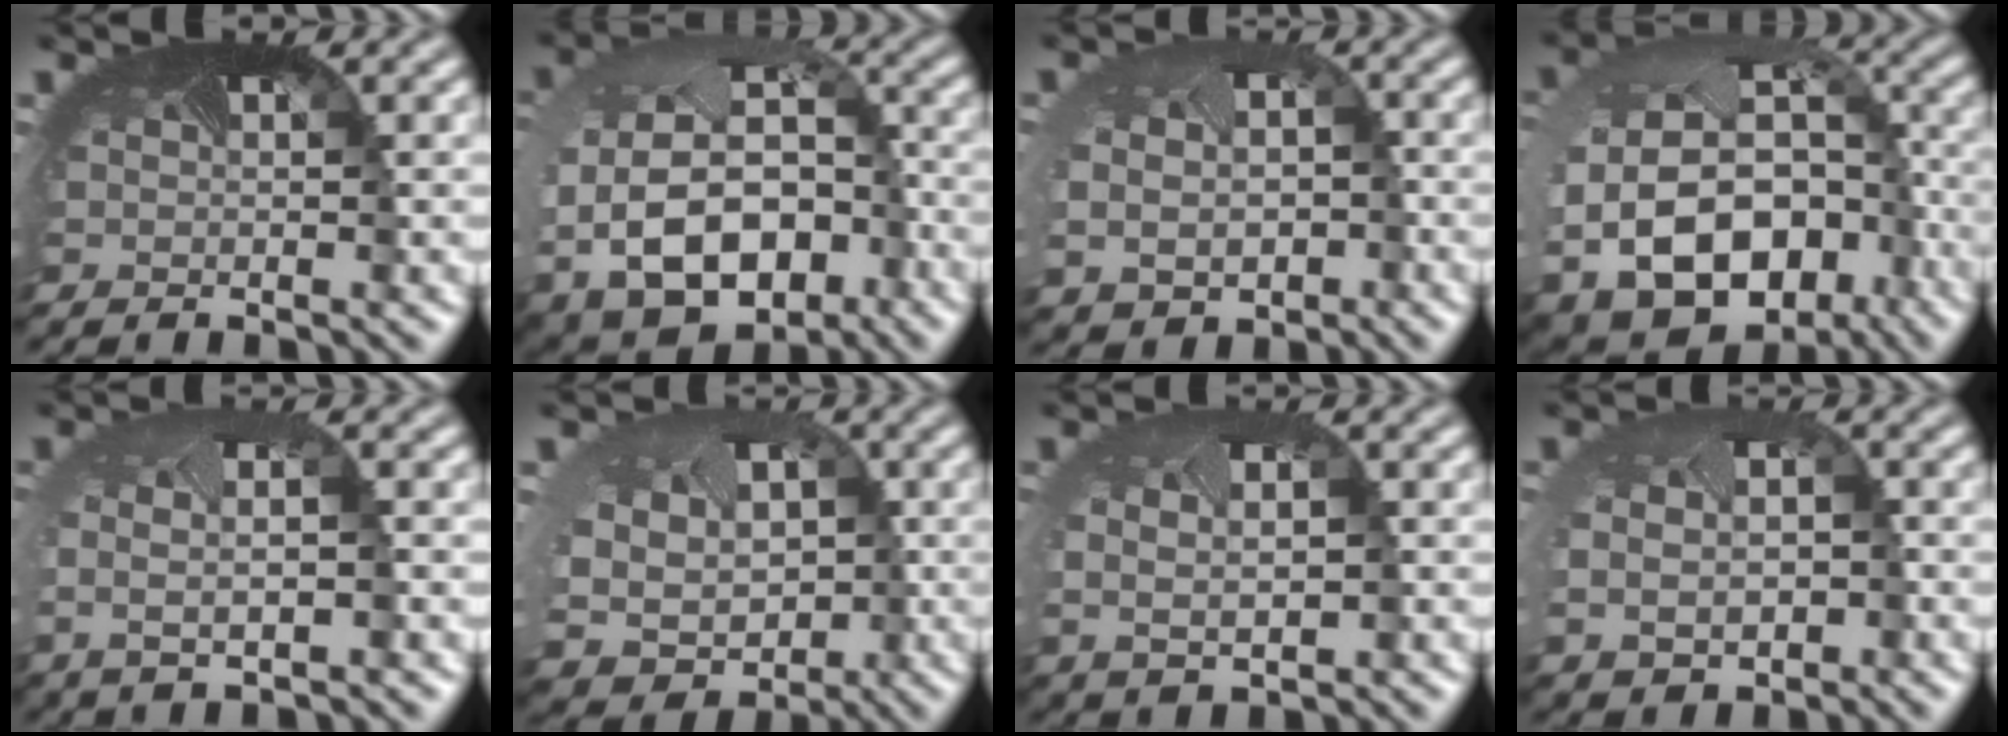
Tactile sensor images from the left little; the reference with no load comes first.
{"total": 13.5, "force": [-4.5, 9.5, 8.4], "torque": [-0.176, -0.046, -0.042]}
{"total": 6.3, "force": [-1.7, 5.0, 3.5], "torque": [-0.064, -0.036, -0.024]}
{"total": 16.1, "force": [-5.3, 11.5, 9.9], "torque": [-0.203, -0.047, -0.058]}
{"total": 2.8, "force": [-0.4, 1.1, 2.5], "torque": [-0.057, -0.004, 0.007]}
{"total": 9.6, "force": [-1.1, 8.2, 5.0], "torque": [-0.101, -0.039, -0.010]}
{"total": 3.4, "force": [-0.2, 2.3, 2.4], "torque": [-0.043, -0.005, 0.008]}
{"total": 5.2, "force": [-1.0, 4.0, 3.2], "torque": [-0.061, -0.022, -0.009]}